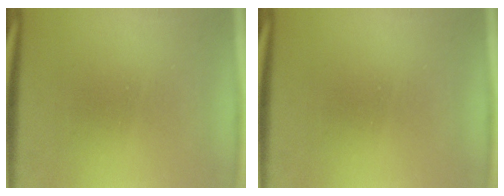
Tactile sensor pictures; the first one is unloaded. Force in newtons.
{"total": 0.0}